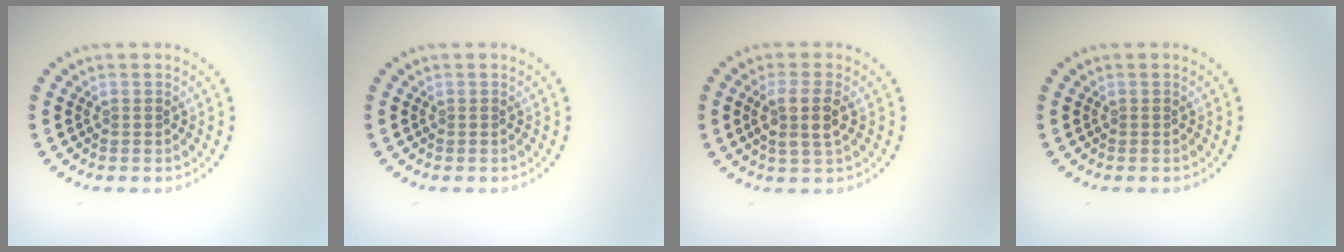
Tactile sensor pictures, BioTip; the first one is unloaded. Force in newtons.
{"total": 0.0}
{"total": 2.9, "press": 2.6, "slide": 1.3}
{"total": 0.0}